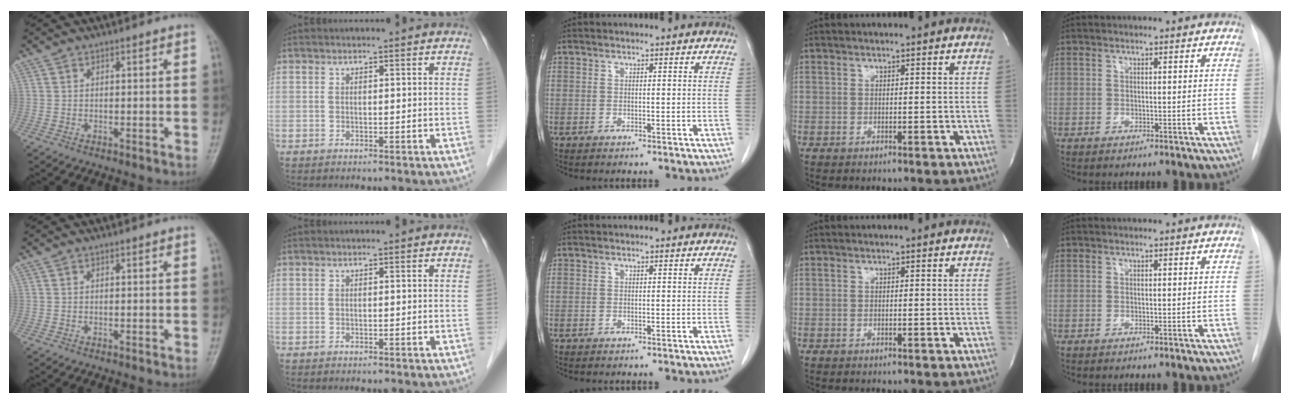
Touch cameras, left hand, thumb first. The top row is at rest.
{}